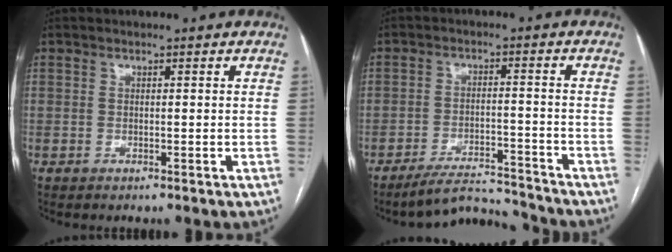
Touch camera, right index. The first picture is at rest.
{"total": 6.7, "force": [-6.7, 0.2, 0.1], "torque": [0.004, 0.007, -0.113]}